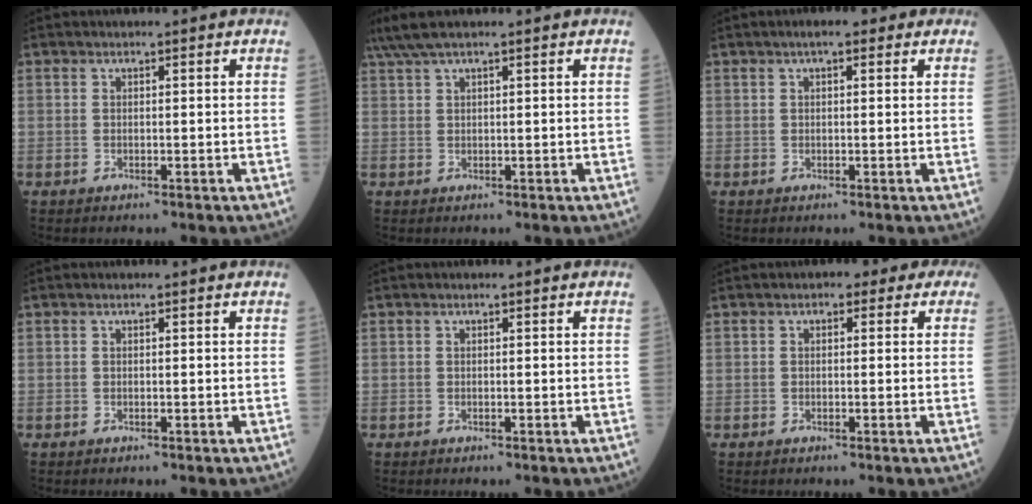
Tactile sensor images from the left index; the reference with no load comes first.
{"total": 4.4, "force": [3.4, 0.1, 2.8], "torque": [-0.066, 0.032, 0.072]}
{"total": 2.7, "force": [1.5, 1.0, 2.1], "torque": [-0.033, 0.017, 0.017]}
{"total": 0.0}
{"total": 0.0}
{"total": 3.2, "force": [1.4, 2.0, 2.0], "torque": [-0.017, 0.021, 0.004]}